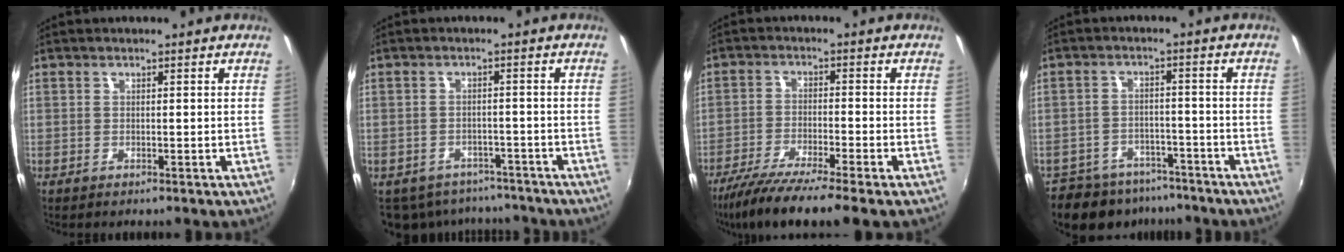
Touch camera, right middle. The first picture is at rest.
{"total": 11.2, "force": [-8.9, 6.0, 3.3], "torque": [-0.085, 0.003, -0.110]}
{"total": 11.2, "force": [-9.0, -0.2, 6.6], "torque": [-0.141, -0.034, -0.153]}
{"total": 12.0, "force": [-9.6, 6.3, 3.6], "torque": [-0.096, 0.003, -0.136]}